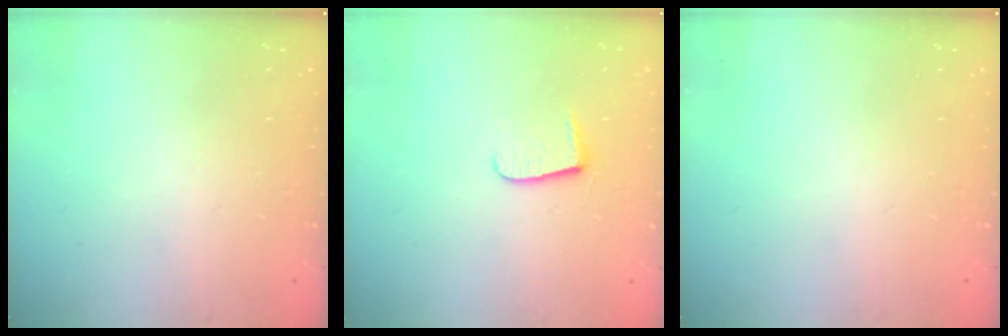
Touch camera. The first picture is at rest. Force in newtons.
{"total": 6.5, "press": 6.5, "slide": 0.8}
{"total": 0.0}